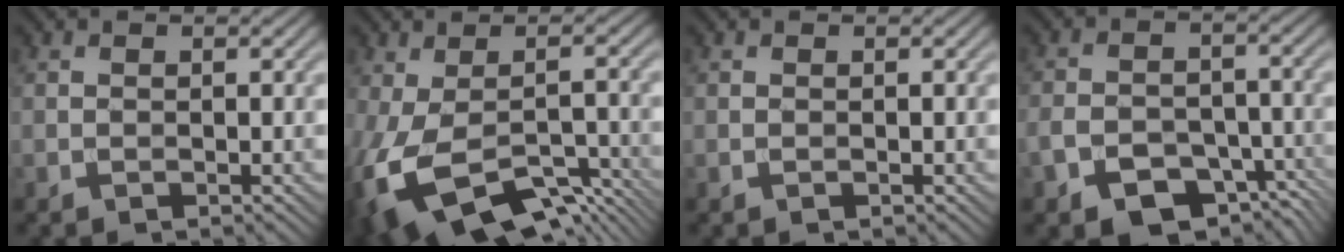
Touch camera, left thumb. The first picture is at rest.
{"total": 12.5, "force": [-6.0, 6.1, 9.0], "torque": [-0.197, -0.042, -0.085]}
{"total": 0.0}
{"total": 9.3, "force": [-5.5, 5.4, 5.3], "torque": [-0.098, -0.018, -0.091]}